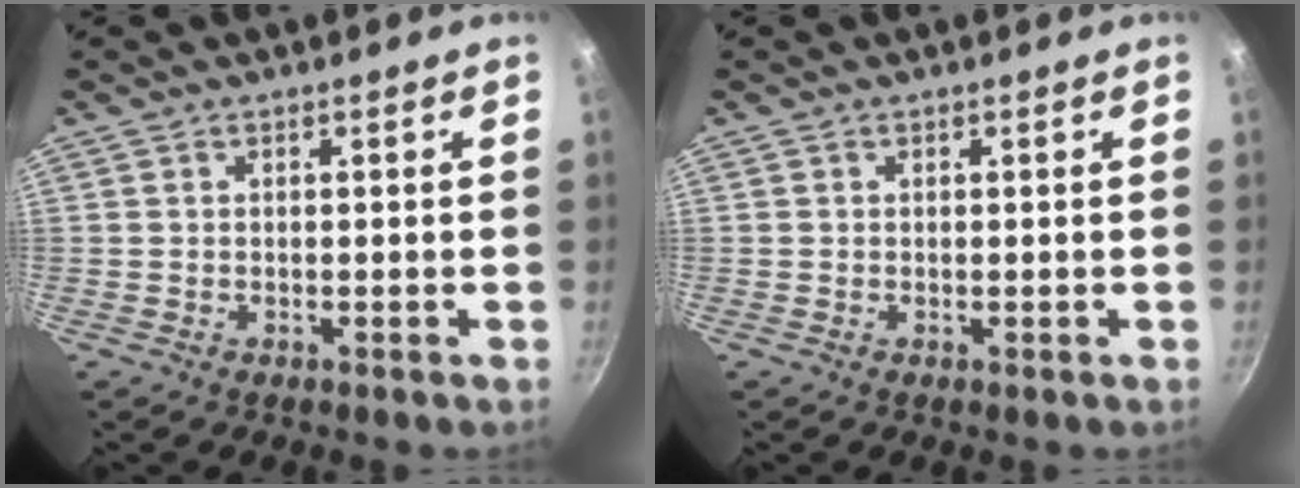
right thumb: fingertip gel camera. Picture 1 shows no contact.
{"total": 0.0}